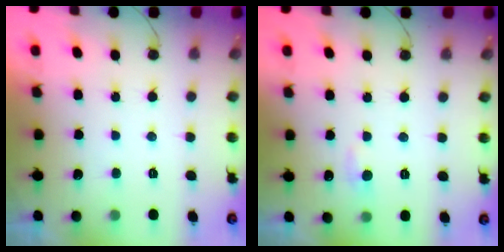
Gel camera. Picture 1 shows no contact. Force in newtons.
{"total": 4.8, "press": 4.7, "slide": 0.6}